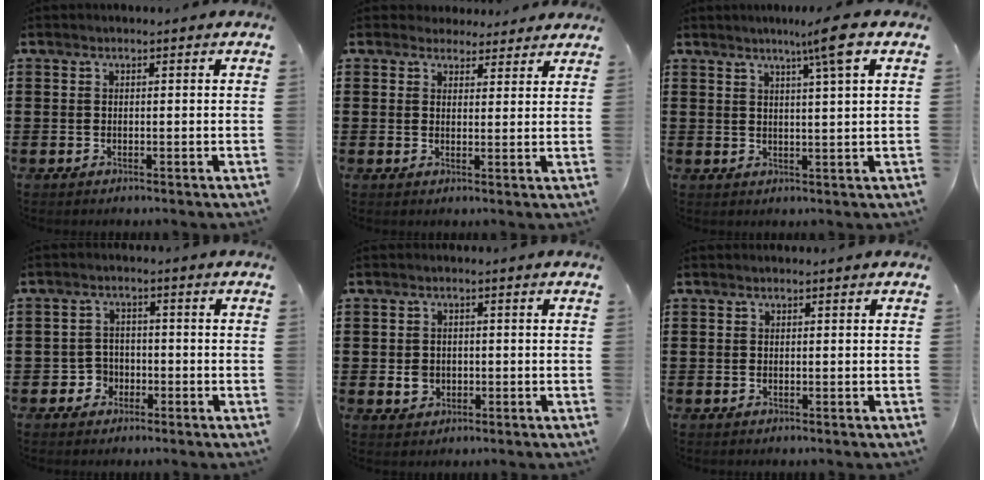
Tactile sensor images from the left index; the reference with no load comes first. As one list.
[{"total": 3.1, "force": [2.9, 1.2, 0.2], "torque": [-0.004, -0.006, 0.054]}, {"total": 6.1, "force": [3.5, -0.7, 5.0], "torque": [-0.088, -0.005, 0.052]}, {"total": 3.0, "force": [-1.6, 2.4, 0.7], "torque": [-0.022, 0.003, -0.035]}, {"total": 2.3, "force": [-0.3, 2.0, 1.0], "torque": [-0.025, 0.004, -0.008]}, {"total": 0.0}]